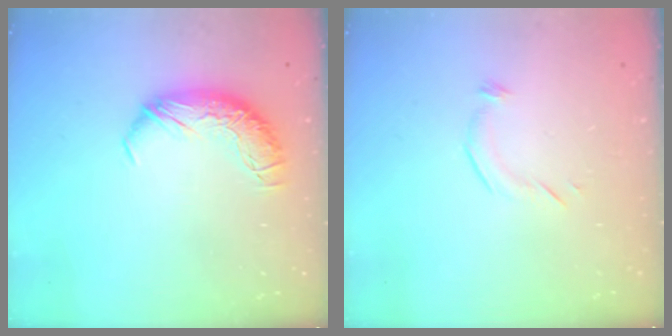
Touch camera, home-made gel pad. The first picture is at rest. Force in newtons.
{"total": 6.1, "press": 6.0, "slide": 0.4}